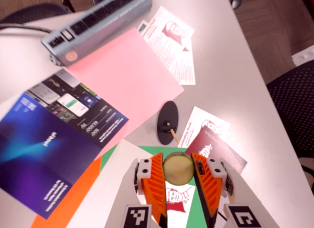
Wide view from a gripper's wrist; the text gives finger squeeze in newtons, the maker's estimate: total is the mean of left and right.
{"total": 10.9, "left": 10.9, "right": 11.0}